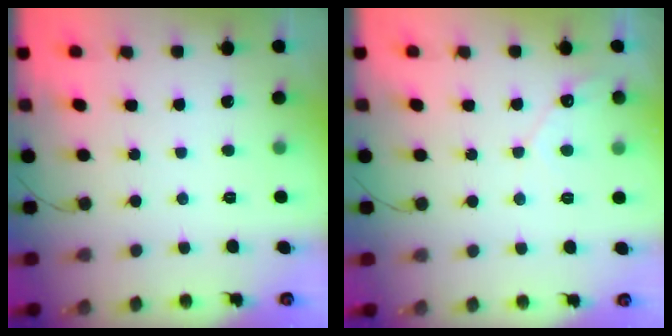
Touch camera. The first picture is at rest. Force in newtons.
{"total": 4.1, "press": 4.1, "slide": 0.3}